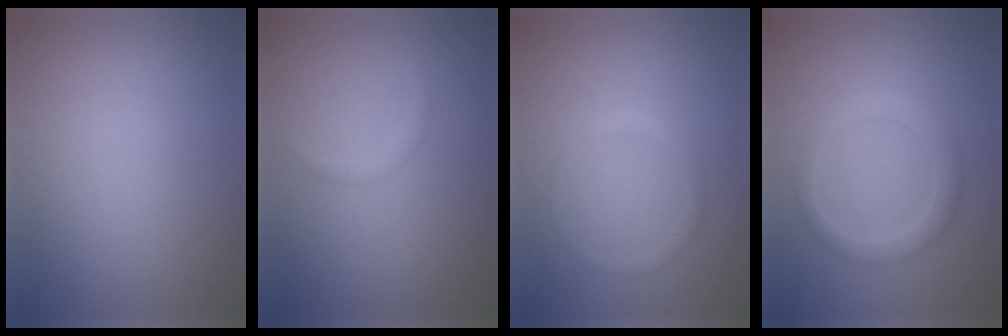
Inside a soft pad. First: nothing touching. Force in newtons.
{"total": 0.7, "press": 0.7, "slide": 0.0}
{"total": 0.9, "press": 0.9, "slide": 0.1}
{"total": 2.4, "press": 2.4, "slide": 0.1}